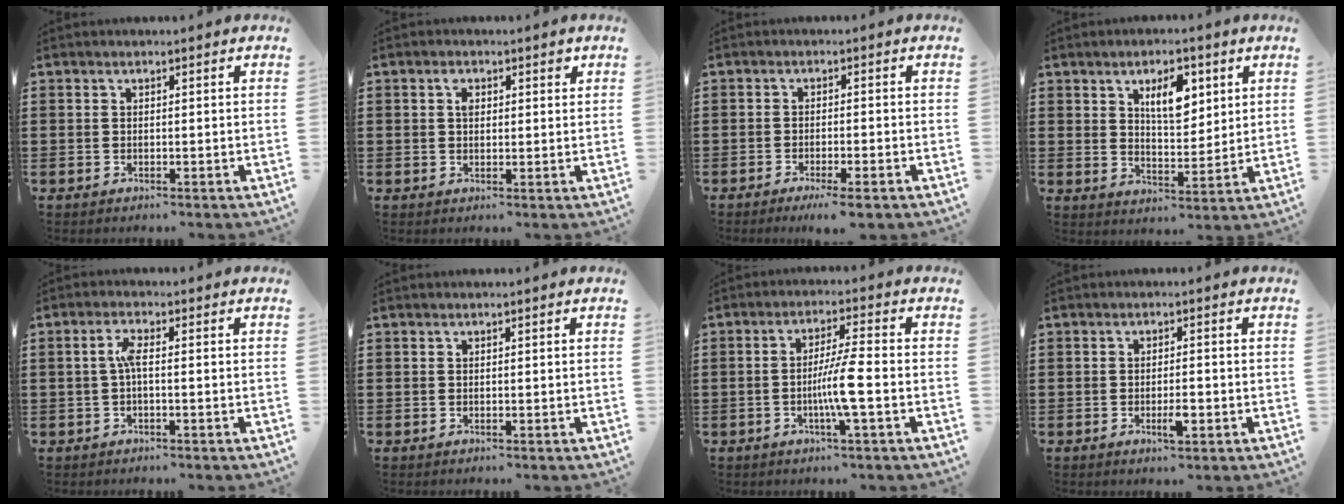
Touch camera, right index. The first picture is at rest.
{"total": 2.2, "force": [0.9, 1.3, 1.5], "torque": [-0.017, 0.002, 0.011]}
{"total": 2.6, "force": [-2.0, -0.1, 1.6], "torque": [-0.025, -0.001, -0.036]}
{"total": 6.7, "force": [3.1, 3.1, 5.0], "torque": [-0.084, 0.002, 0.048]}
{"total": 2.9, "force": [-0.3, 0.6, 2.8], "torque": [-0.061, 0.000, -0.010]}
{"total": 0.0}
{"total": 6.4, "force": [-1.7, -0.3, 6.1], "torque": [-0.112, -0.010, -0.036]}
{"total": 2.9, "force": [-1.1, 0.7, 2.6], "torque": [-0.052, -0.003, -0.022]}